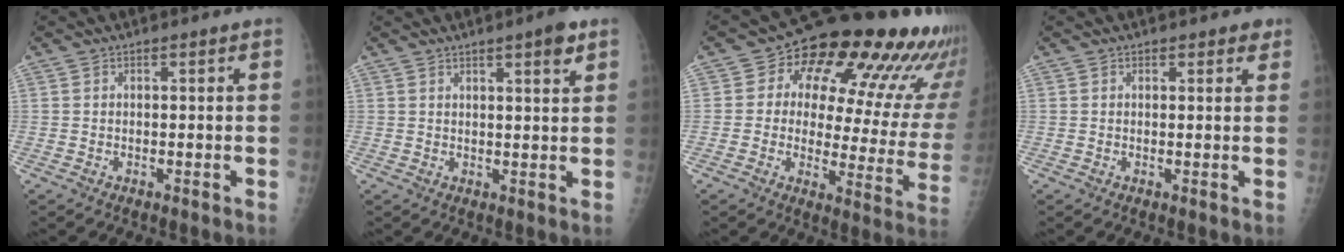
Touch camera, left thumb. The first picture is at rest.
{"total": 5.9, "force": [3.7, 1.1, 4.5], "torque": [-0.057, -0.019, 0.049]}
{"total": 23.1, "force": [11.9, 10.3, 17.0], "torque": [-0.187, -0.028, 0.150]}
{"total": 1.7, "force": [1.2, 1.0, 0.6], "torque": [0.012, -0.004, 0.009]}